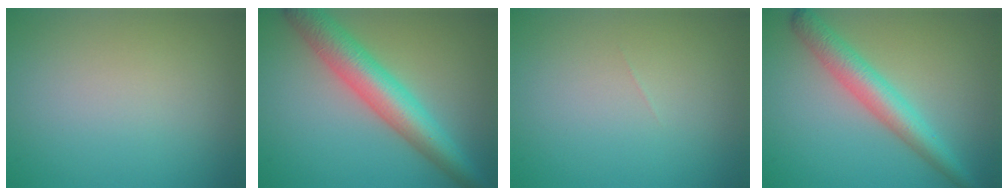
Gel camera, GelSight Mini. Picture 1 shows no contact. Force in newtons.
{"total": 6.9, "press": 6.9, "slide": 0.2}
{"total": 0.0}
{"total": 4.5, "press": 4.5, "slide": 0.1}